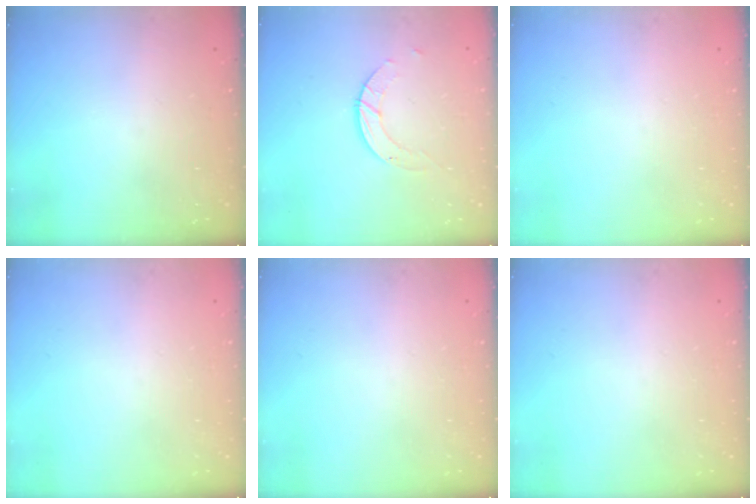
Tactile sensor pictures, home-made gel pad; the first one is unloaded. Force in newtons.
{"total": 3.0, "press": 3.0, "slide": 0.3}
{"total": 0.0}
{"total": 0.0}
{"total": 0.0}
{"total": 0.0}